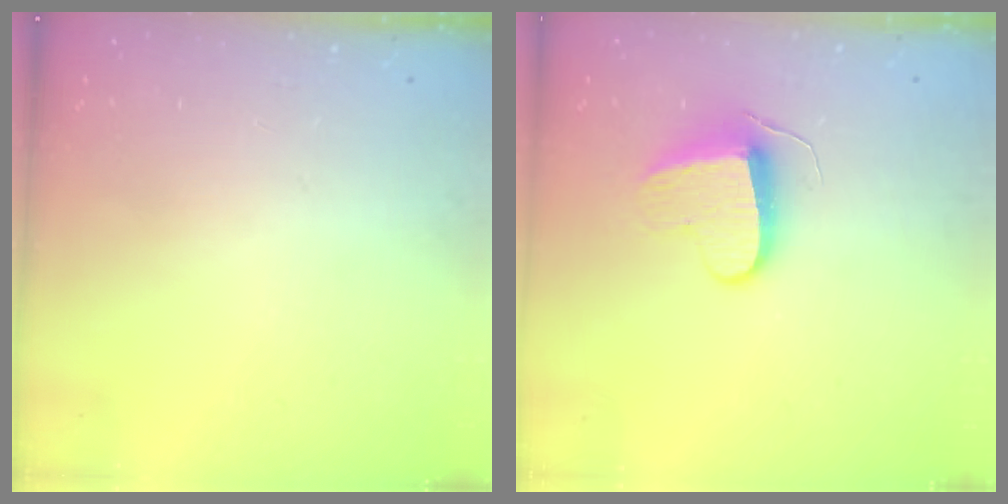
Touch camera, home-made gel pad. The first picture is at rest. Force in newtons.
{"total": 9.1, "press": 9.0, "slide": 0.6}